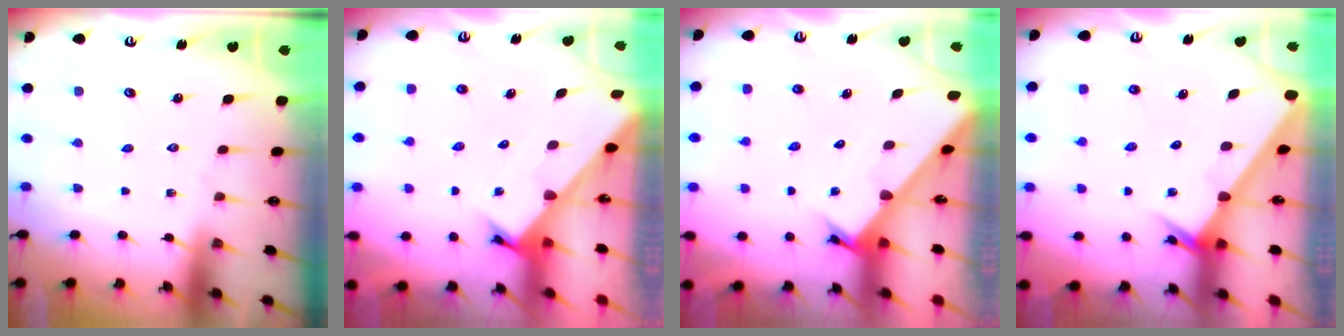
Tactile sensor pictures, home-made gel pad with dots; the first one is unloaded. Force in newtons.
{"total": 2.3, "press": 2.3, "slide": 0.2}
{"total": 2.2, "press": 2.2, "slide": 0.2}
{"total": 2.4, "press": 2.4, "slide": 0.1}